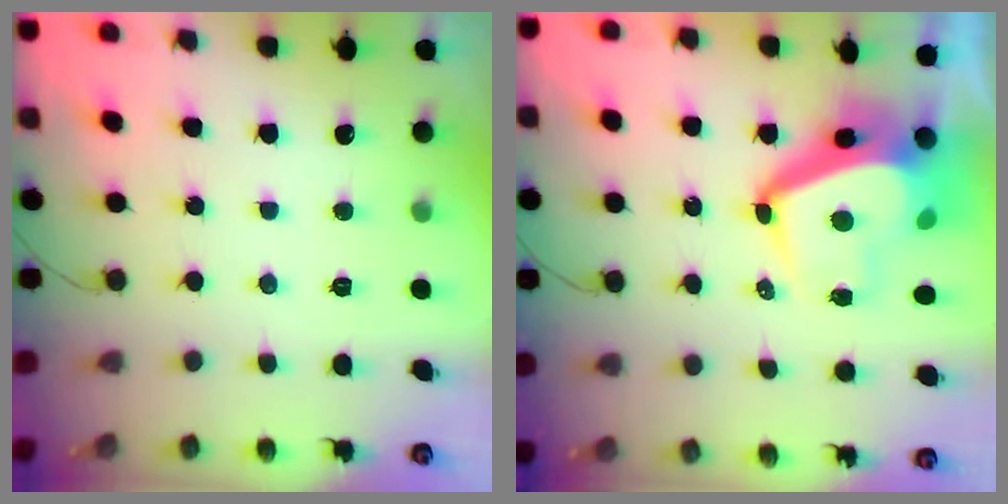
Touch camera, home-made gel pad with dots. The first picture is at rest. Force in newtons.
{"total": 8.4, "press": 8.4, "slide": 1.1}